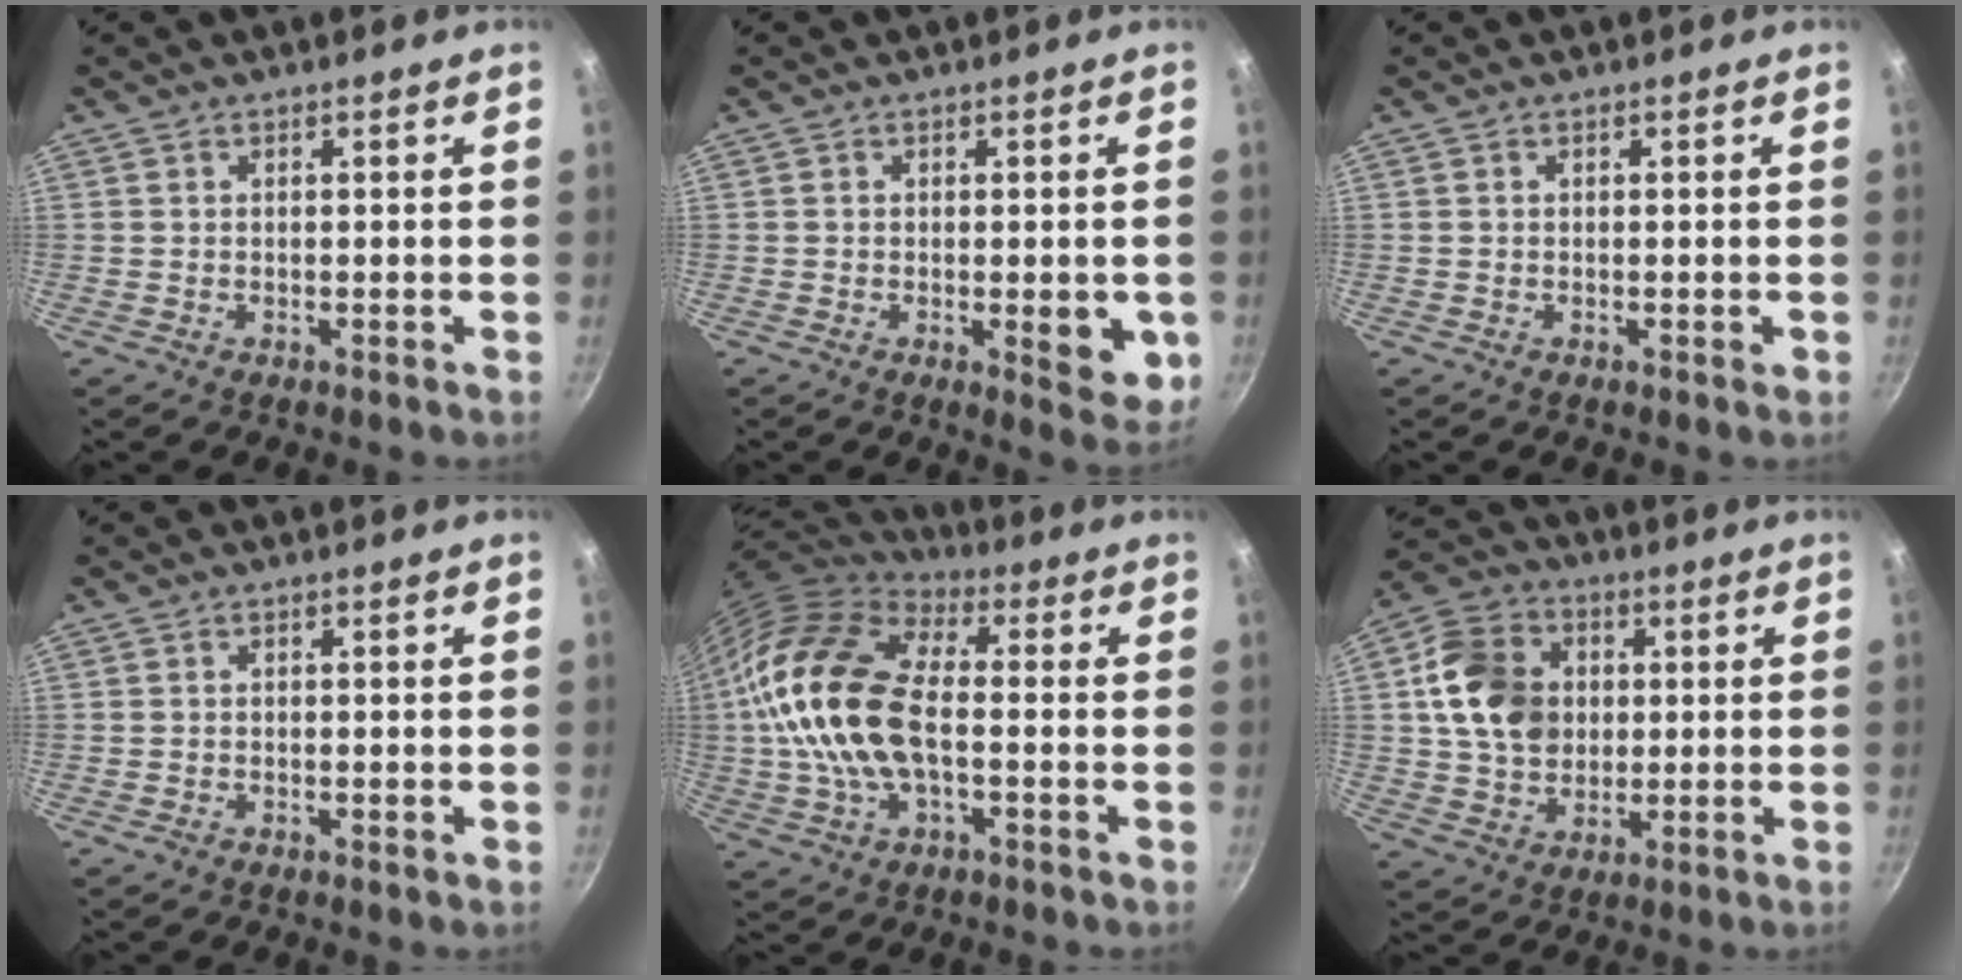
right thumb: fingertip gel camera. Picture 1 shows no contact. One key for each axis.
{"total": 7.1, "fx": -1.2, "fy": 2.8, "fz": 6.4, "tx": -0.067, "ty": -0.008, "tz": -0.012}
{"total": 0.7, "fx": -0.1, "fy": 0.5, "fz": 0.6, "tx": -0.005, "ty": 0.002, "tz": -0.001}
{"total": 0.6, "fx": -0.3, "fy": 0.4, "fz": 0.4, "tx": -0.004, "ty": 0.002, "tz": -0.005}
{"total": 18.6, "fx": -0.3, "fy": 9.7, "fz": 15.9, "tx": -0.288, "ty": 0.024, "tz": -0.018}
{"total": 13.9, "fx": 2.2, "fy": 11.2, "fz": 8.1, "tx": -0.120, "ty": 0.006, "tz": 0.032}